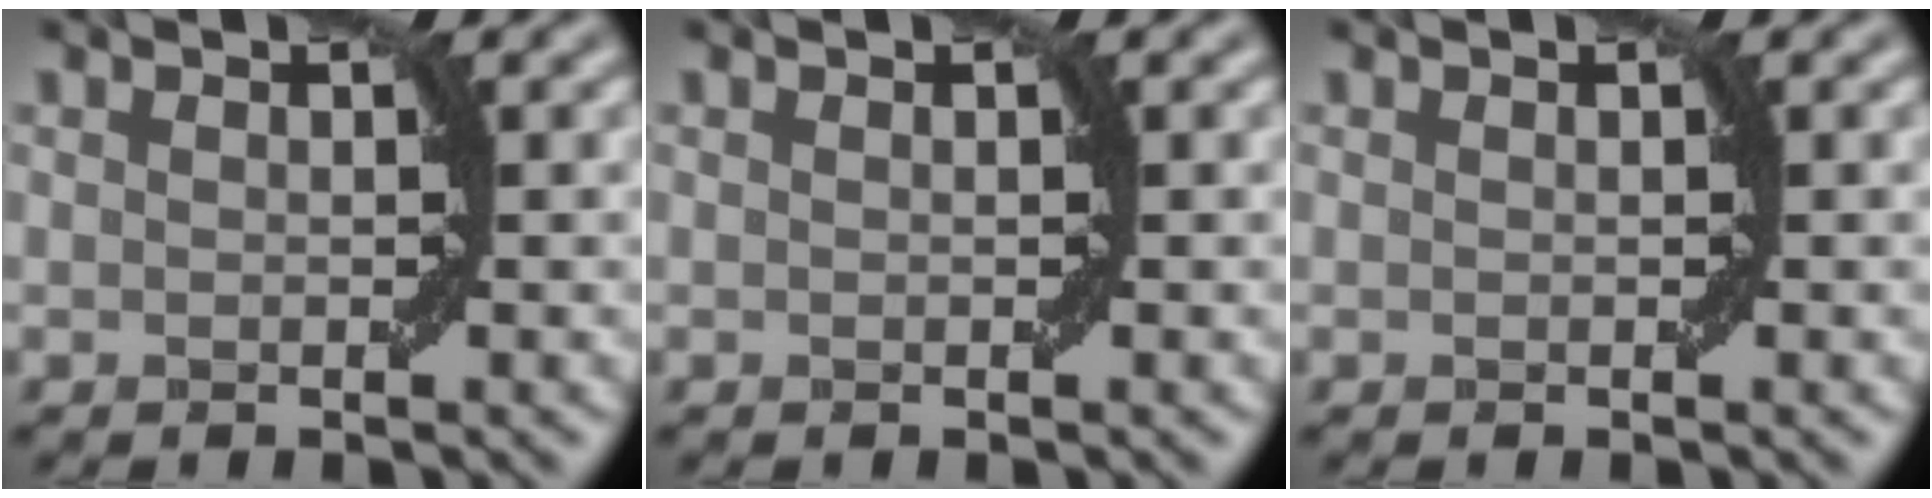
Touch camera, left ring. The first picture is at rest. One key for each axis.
{"total": 0.0}
{"total": 0.0}